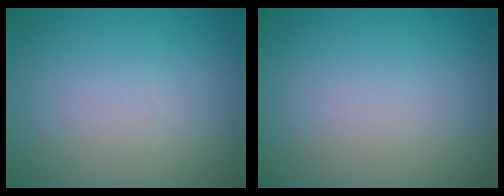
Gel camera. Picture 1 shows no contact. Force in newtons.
{"total": 0.0}